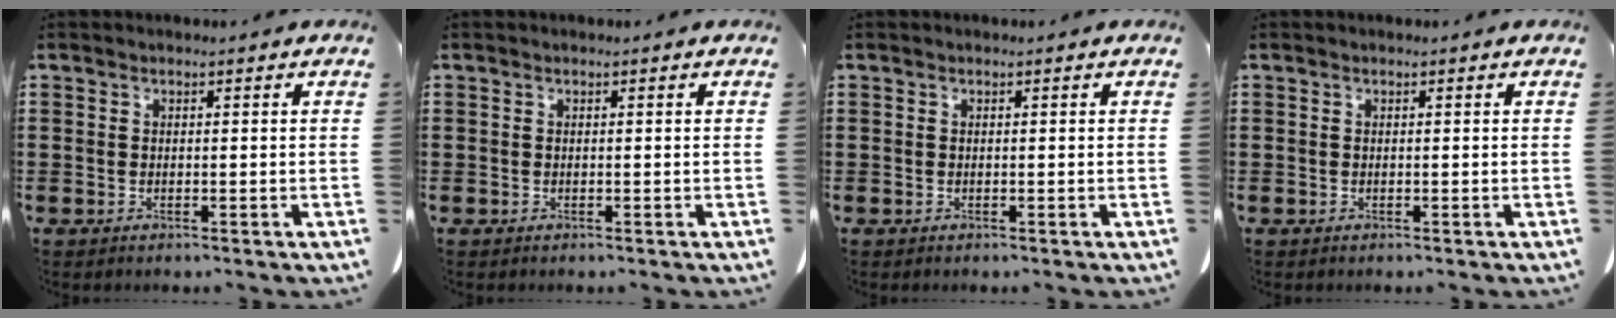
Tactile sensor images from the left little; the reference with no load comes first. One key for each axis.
{"total": 0.0}
{"total": 0.0}
{"total": 0.0}